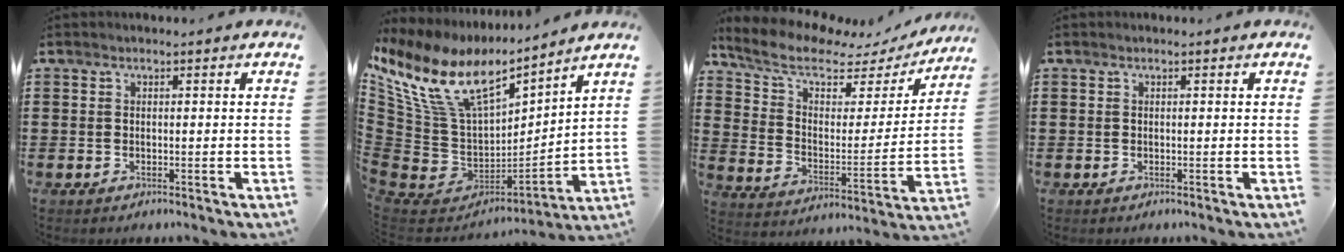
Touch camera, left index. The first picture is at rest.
{"total": 14.3, "force": [7.7, 7.7, 9.4], "torque": [-0.234, -0.046, 0.133]}
{"total": 8.5, "force": [6.4, 3.5, 4.3], "torque": [-0.104, -0.033, 0.109]}
{"total": 0.0}